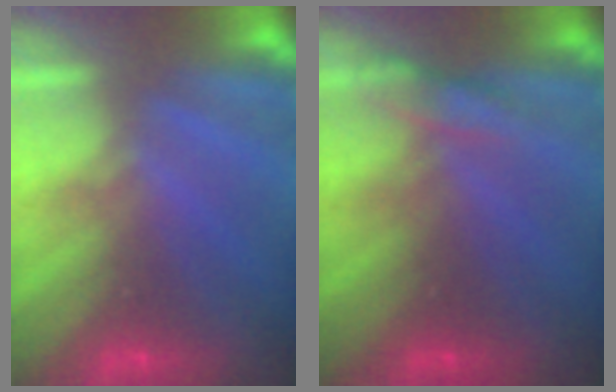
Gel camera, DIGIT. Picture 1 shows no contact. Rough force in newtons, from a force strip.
{"total": 2.7}